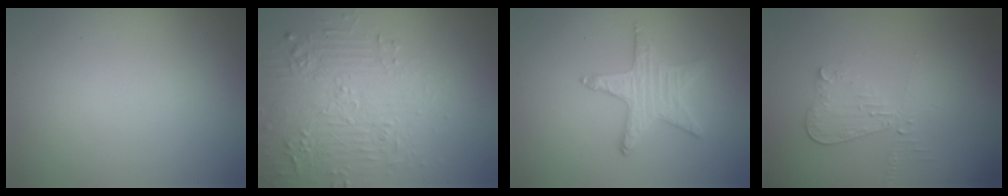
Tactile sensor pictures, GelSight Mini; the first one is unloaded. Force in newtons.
{"total": 5.2, "press": 4.0, "slide": 3.3}
{"total": 3.0, "press": 2.9, "slide": 0.7}
{"total": 2.0, "press": 1.9, "slide": 0.7}